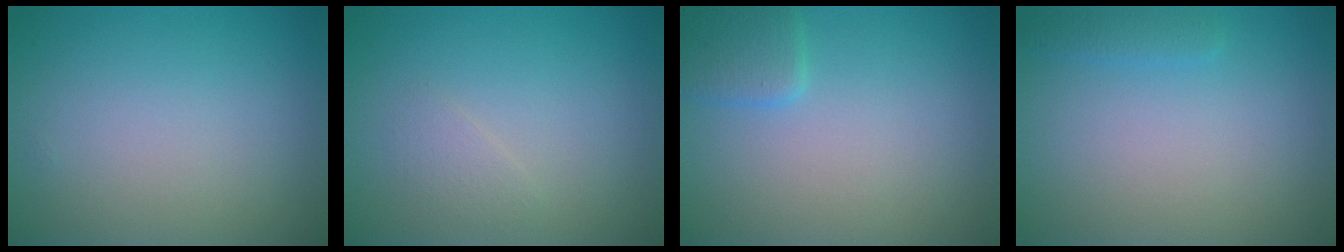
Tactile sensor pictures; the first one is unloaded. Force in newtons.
{"total": 1.0, "press": 1.0, "slide": 0.1}
{"total": 2.1, "press": 2.1, "slide": 0.1}
{"total": 0.9, "press": 0.9, "slide": 0.0}